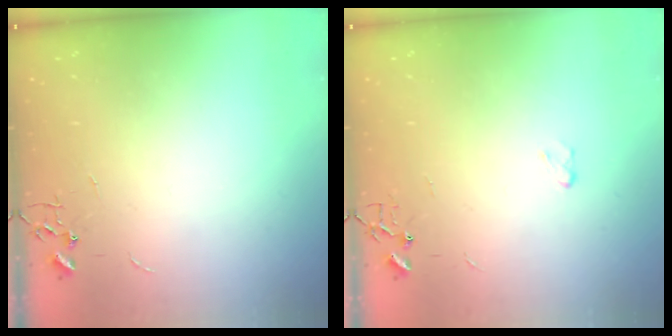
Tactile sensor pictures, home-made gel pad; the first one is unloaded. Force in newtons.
{"total": 2.9, "press": 2.8, "slide": 0.4}